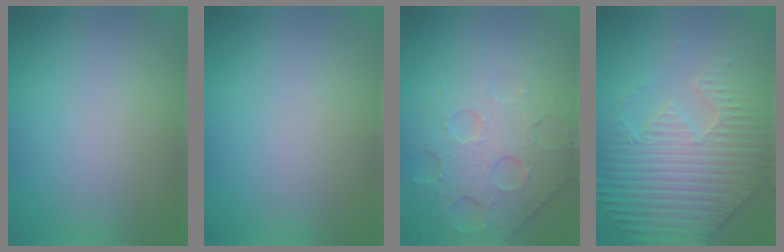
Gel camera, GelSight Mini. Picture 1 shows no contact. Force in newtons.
{"total": 0.0}
{"total": 5.6, "press": 4.9, "slide": 2.9}
{"total": 8.7, "press": 6.3, "slide": 6.0}